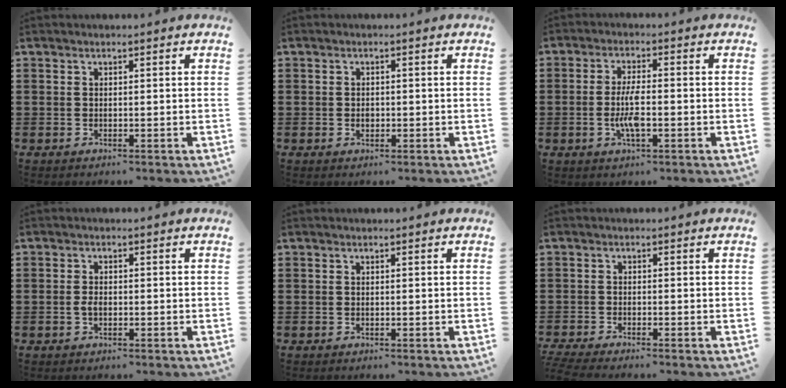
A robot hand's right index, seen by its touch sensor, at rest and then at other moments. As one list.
[{"total": 1.0, "force": [-0.1, 0.7, 0.6], "torque": [-0.014, 0.002, -0.002]}, {"total": 5.0, "force": [-1.2, 1.3, 4.7], "torque": [-0.102, -0.002, -0.029]}, {"total": 1.8, "force": [-0.4, 1.0, 1.5], "torque": [-0.037, -0.001, -0.010]}, {"total": 0.0}, {"total": 1.8, "force": [-1.7, -0.1, 0.5], "torque": [-0.015, -0.004, -0.035]}]